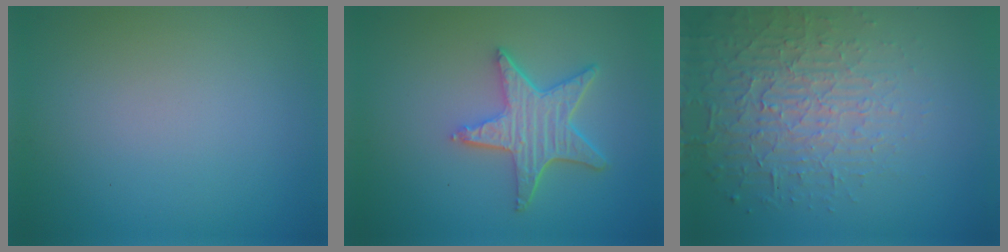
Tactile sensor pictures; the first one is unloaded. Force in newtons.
{"total": 5.1, "press": 4.1, "slide": 3.1}
{"total": 4.6, "press": 4.1, "slide": 2.2}